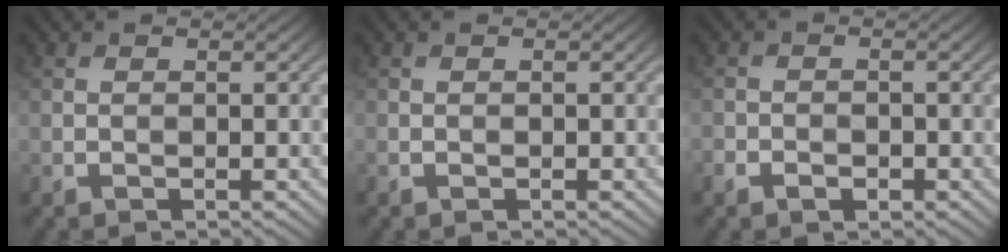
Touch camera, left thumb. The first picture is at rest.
{"total": 0.0}
{"total": 1.9, "force": [-1.1, 1.2, 0.8], "torque": [-0.015, -0.002, -0.024]}